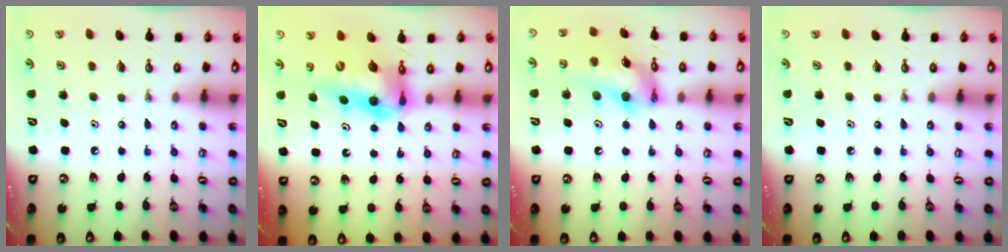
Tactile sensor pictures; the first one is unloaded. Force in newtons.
{"total": 13.7, "press": 13.1, "slide": 4.1}
{"total": 14.8, "press": 14.8, "slide": 1.3}
{"total": 0.0}